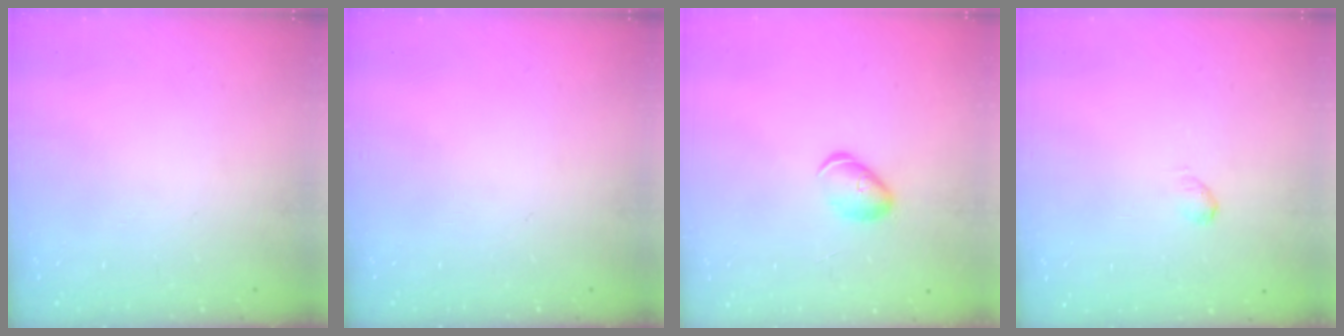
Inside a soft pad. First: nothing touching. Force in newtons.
{"total": 0.0}
{"total": 6.4, "press": 6.3, "slide": 0.9}
{"total": 2.9, "press": 2.9, "slide": 0.4}